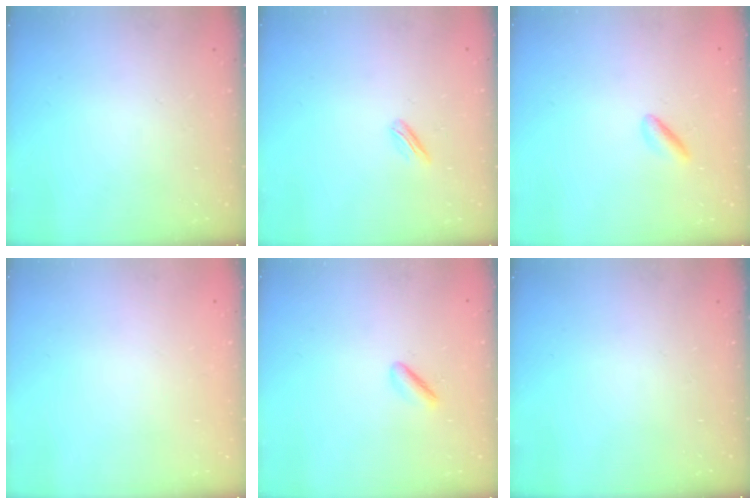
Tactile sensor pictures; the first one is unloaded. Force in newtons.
{"total": 2.4, "press": 2.3, "slide": 0.6}
{"total": 1.5, "press": 1.3, "slide": 0.8}
{"total": 2.0, "press": 2.0, "slide": 0.1}
{"total": 2.2, "press": 1.9, "slide": 1.2}
{"total": 0.0}